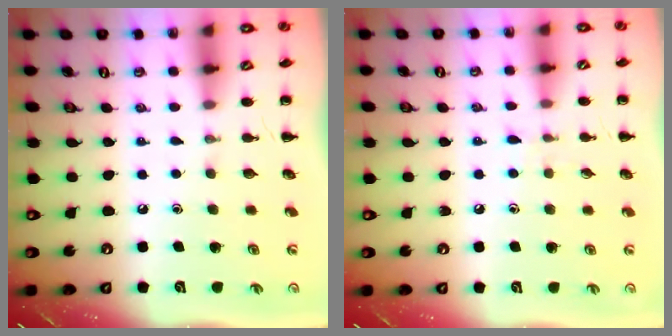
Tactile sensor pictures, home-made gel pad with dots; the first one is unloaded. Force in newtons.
{"total": 4.7, "press": 4.2, "slide": 2.1}